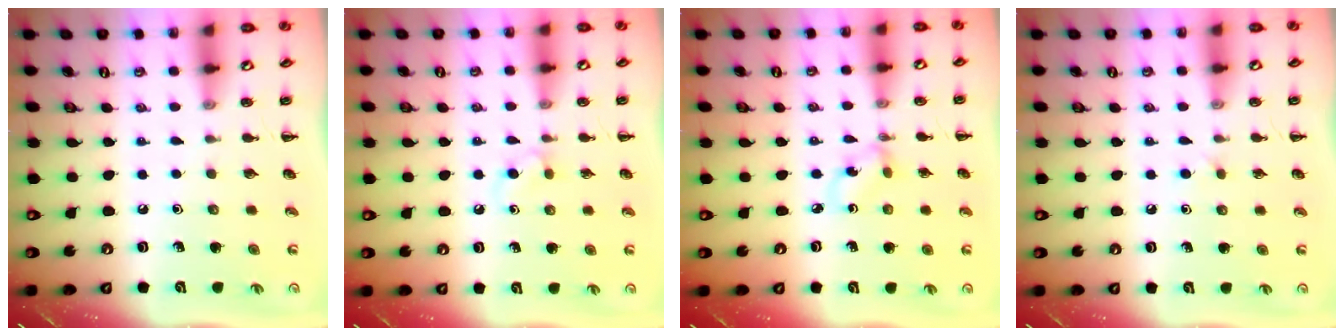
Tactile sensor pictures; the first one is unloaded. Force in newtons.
{"total": 2.9, "press": 2.6, "slide": 1.3}
{"total": 1.8, "press": 1.7, "slide": 0.6}
{"total": 2.2, "press": 2.0, "slide": 1.0}